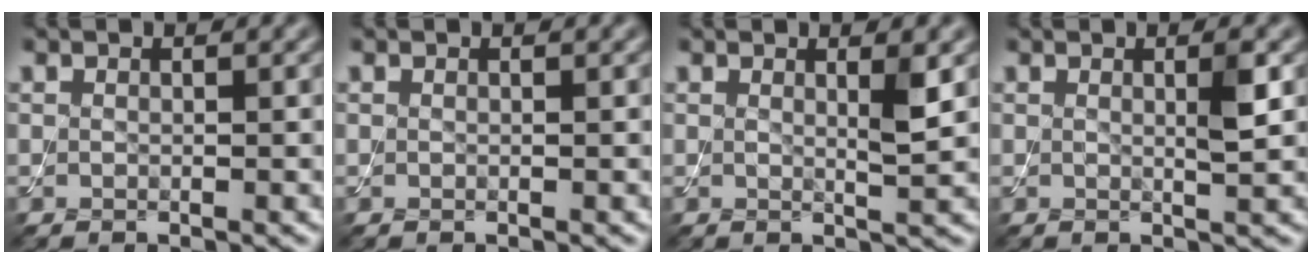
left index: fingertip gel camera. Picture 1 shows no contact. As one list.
[{"total": 0.0}, {"total": 2.0, "force": [0.7, 0.3, 1.9], "torque": [-0.025, -0.004, 0.008]}, {"total": 1.9, "force": [0.4, 0.2, 1.9], "torque": [-0.028, -0.002, 0.004]}]